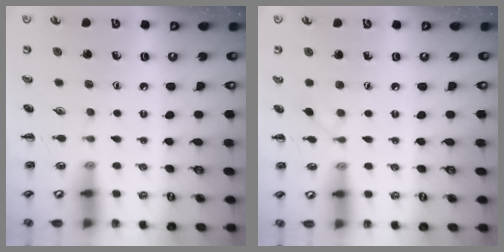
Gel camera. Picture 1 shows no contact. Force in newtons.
{"total": 3.0, "press": 2.8, "slide": 1.0}